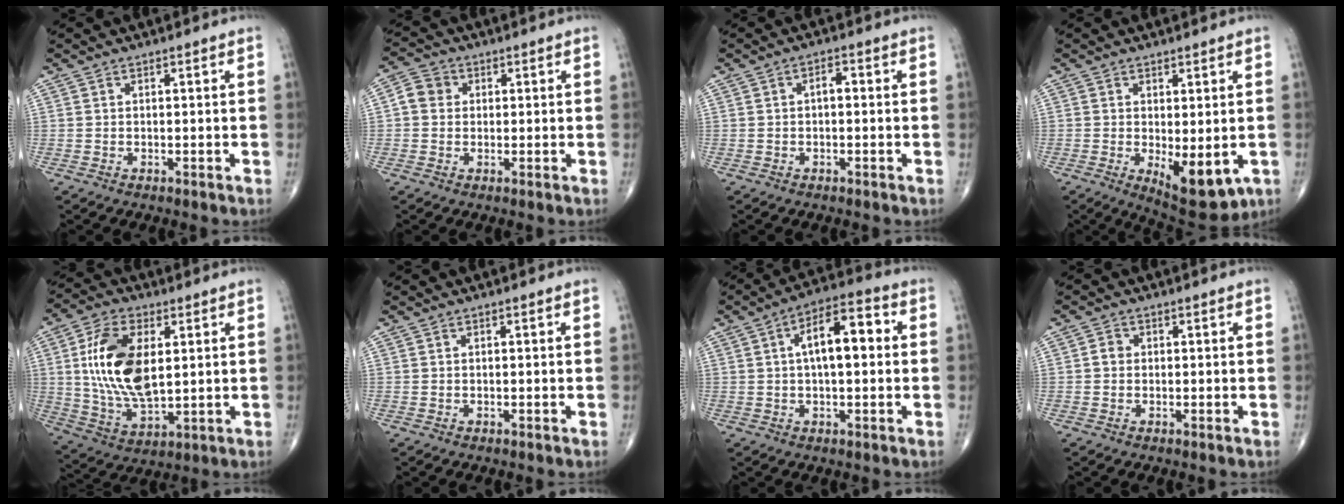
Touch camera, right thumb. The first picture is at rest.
{"total": 4.2, "force": [0.4, 3.7, 1.8], "torque": [-0.023, 0.009, 0.000]}
{"total": 2.1, "force": [0.0, 1.1, 1.7], "torque": [-0.023, 0.009, -0.005]}
{"total": 9.1, "force": [-2.0, 3.8, 8.0], "torque": [-0.098, -0.020, -0.016]}
{"total": 16.3, "force": [2.8, 8.5, 13.6], "torque": [-0.257, -0.013, 0.059]}
{"total": 0.0}
{"total": 11.1, "force": [1.7, 4.9, 9.9], "torque": [-0.151, 0.027, 0.017]}
{"total": 1.6, "force": [0.0, 1.4, 0.8], "torque": [-0.006, 0.004, -0.004]}